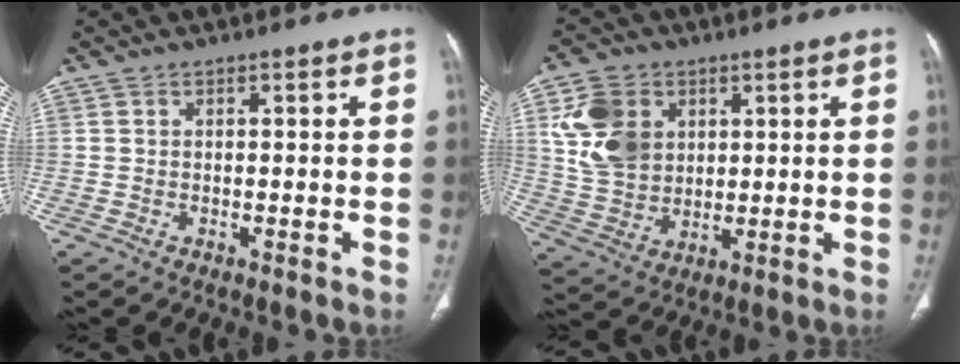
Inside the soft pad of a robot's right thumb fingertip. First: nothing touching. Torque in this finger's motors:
{"motor_torque": [0.59, 2.17, 0.74, 0.92, 0.10]}